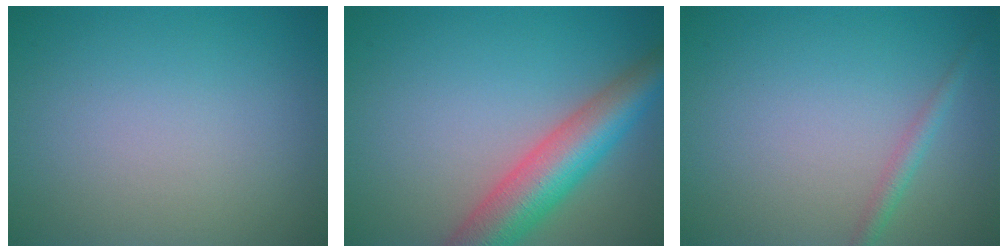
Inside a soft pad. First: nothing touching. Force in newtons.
{"total": 7.4, "press": 7.4, "slide": 0.3}
{"total": 1.4, "press": 1.4, "slide": 0.0}